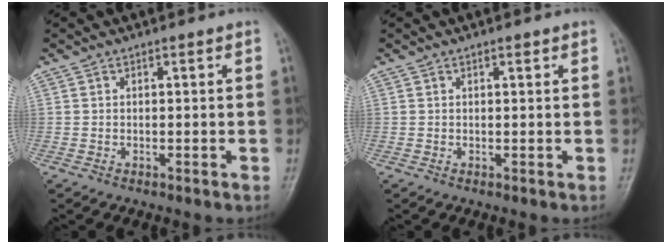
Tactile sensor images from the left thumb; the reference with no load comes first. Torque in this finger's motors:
{"motor_torque": [-0.34, -0.20, -0.17, 0.32, 0.04]}